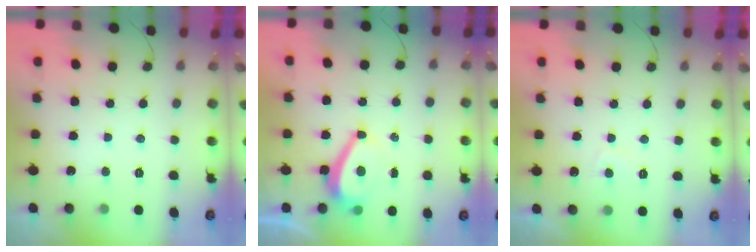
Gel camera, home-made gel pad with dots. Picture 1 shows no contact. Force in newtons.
{"total": 6.3, "press": 5.7, "slide": 2.9}
{"total": 1.6, "press": 1.5, "slide": 0.5}